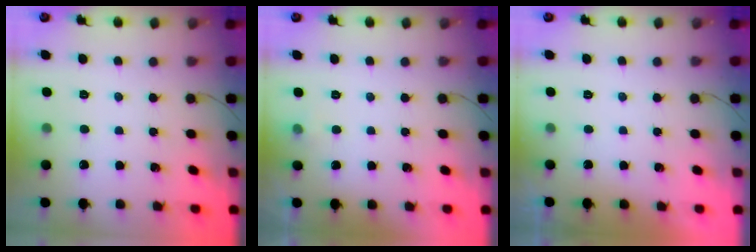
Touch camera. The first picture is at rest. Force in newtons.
{"total": 3.1, "press": 2.8, "slide": 1.4}
{"total": 0.0}